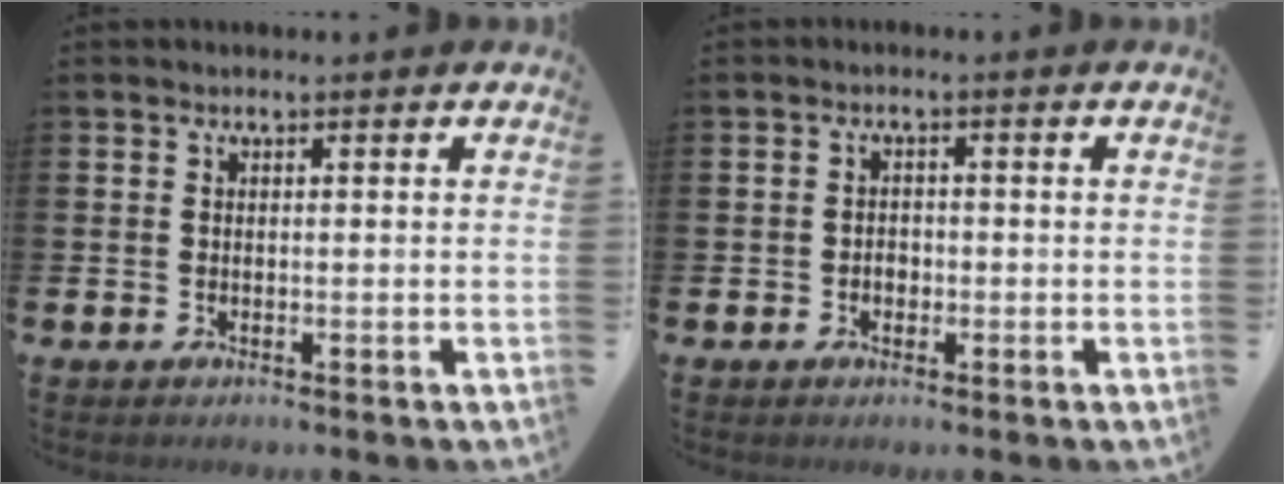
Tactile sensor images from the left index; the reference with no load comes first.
{"total": 1.6, "force": [-0.6, 1.3, 0.8], "torque": [-0.007, 0.002, -0.016]}